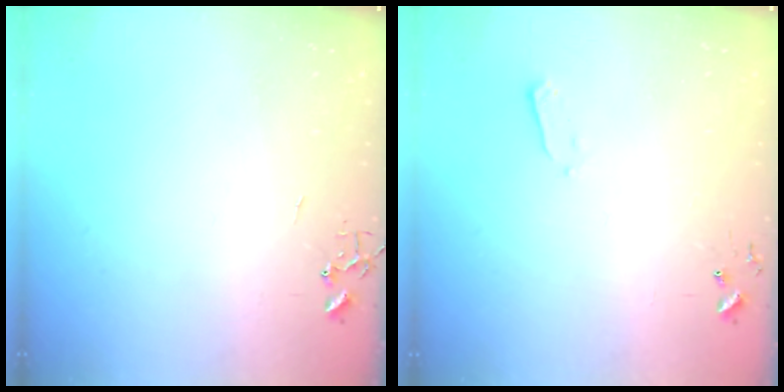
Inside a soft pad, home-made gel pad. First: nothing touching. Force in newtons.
{"total": 2.4, "press": 2.4, "slide": 0.4}